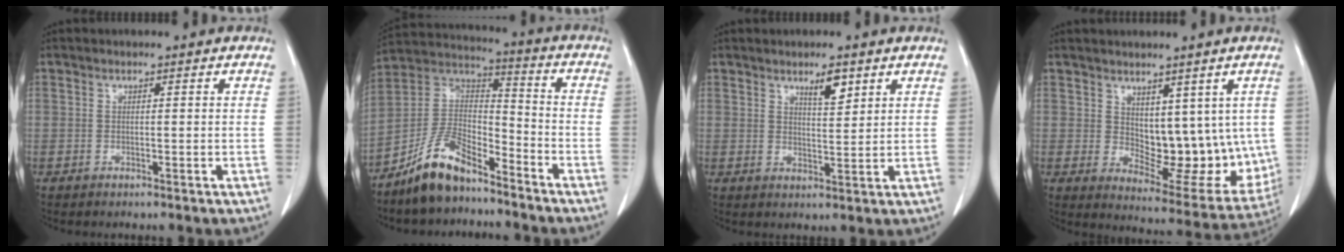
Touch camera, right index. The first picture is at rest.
{"total": 11.4, "force": [-8.8, 4.1, 6.1], "torque": [-0.127, 0.018, -0.172]}
{"total": 3.8, "force": [2.5, 0.9, 2.7], "torque": [-0.046, -0.003, 0.042]}
{"total": 12.2, "force": [2.3, 6.8, 9.9], "torque": [-0.119, -0.007, 0.059]}